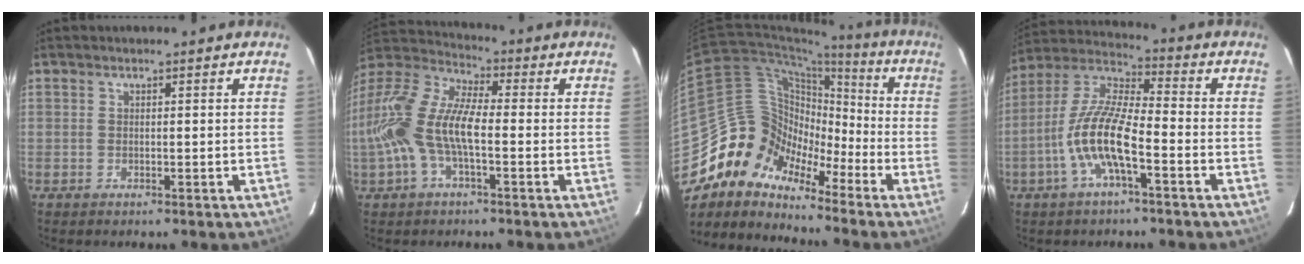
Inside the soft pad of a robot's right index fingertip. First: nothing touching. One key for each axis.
{"total": 16.7, "fx": -2.7, "fy": 7.1, "fz": 14.9, "tx": -0.302, "ty": 0.005, "tz": -0.060}
{"total": 11.2, "fx": -8.9, "fy": 6.4, "fz": 2.4, "tx": -0.039, "ty": 0.039, "tz": -0.187}
{"total": 12.0, "fx": -4.6, "fy": 2.9, "fz": 10.7, "tx": -0.222, "ty": 0.001, "tz": -0.094}